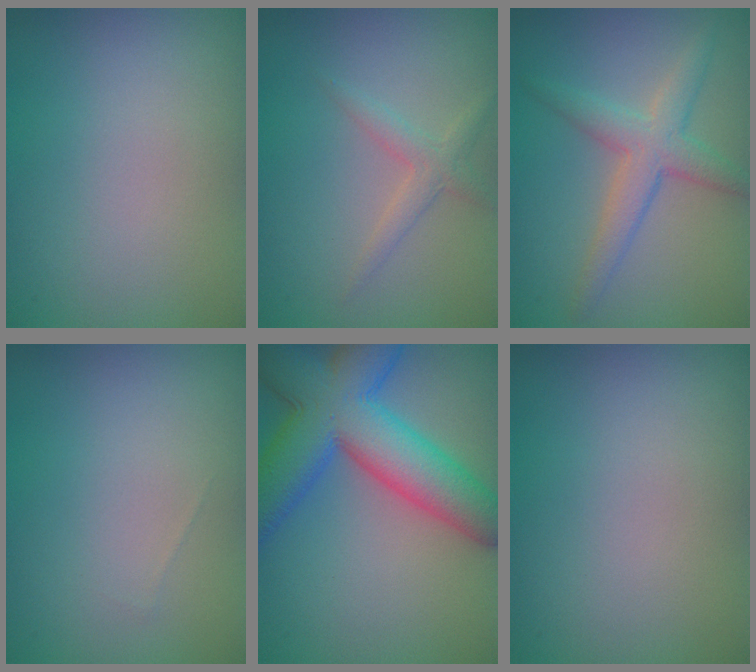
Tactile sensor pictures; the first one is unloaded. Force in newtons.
{"total": 1.7, "press": 1.7, "slide": 0.1}
{"total": 3.5, "press": 3.5, "slide": 0.2}
{"total": 0.0}
{"total": 10.8, "press": 10.8, "slide": 0.4}
{"total": 0.0}